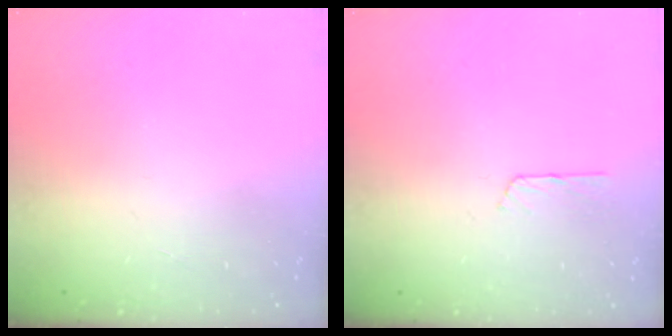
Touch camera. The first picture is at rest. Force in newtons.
{"total": 2.7, "press": 2.7, "slide": 0.3}